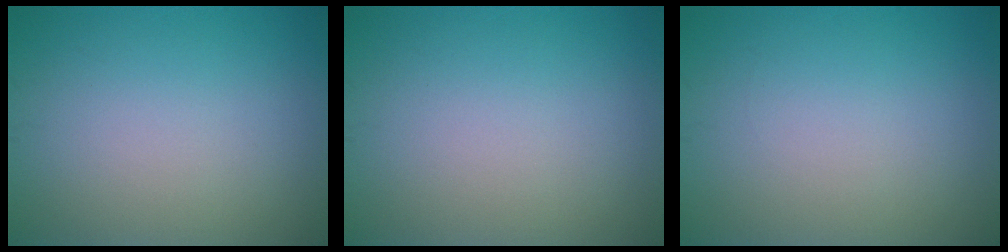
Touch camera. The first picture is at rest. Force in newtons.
{"total": 0.0}
{"total": 0.0}